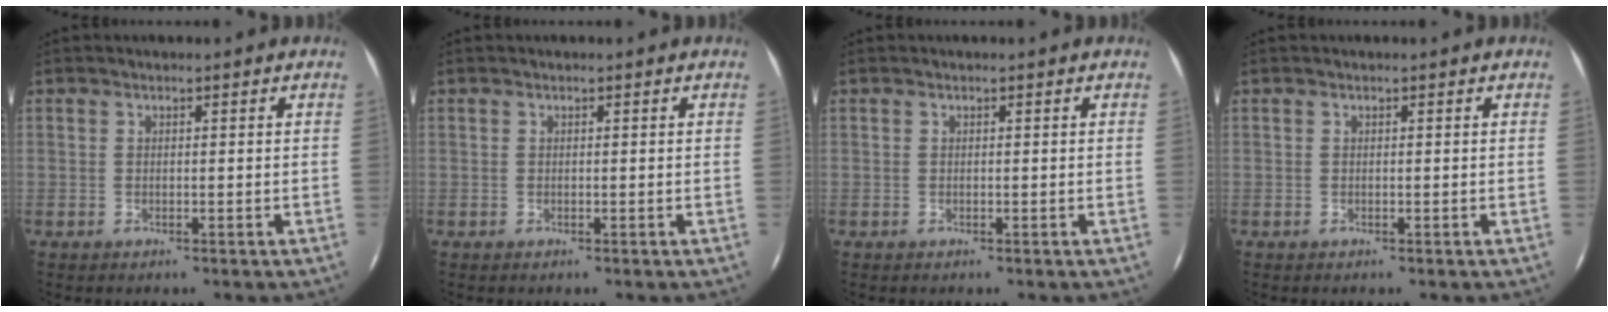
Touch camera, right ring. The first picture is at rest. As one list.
[{"total": 0.0}, {"total": 0.0}, {"total": 0.0}]